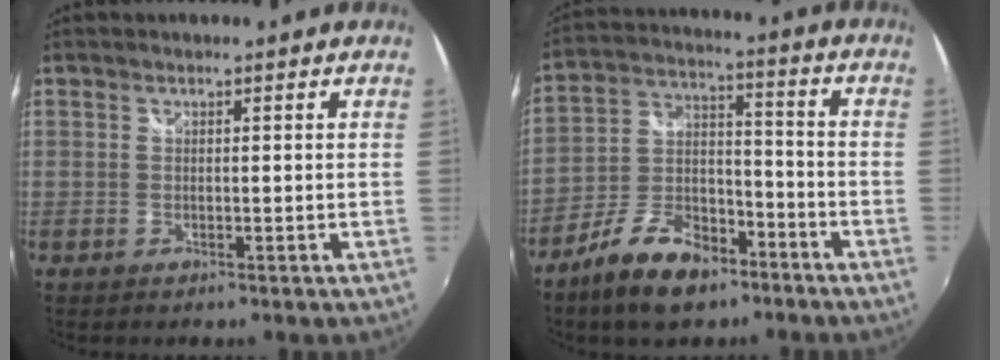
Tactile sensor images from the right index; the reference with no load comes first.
{"total": 13.6, "force": [-9.1, 6.4, 7.8], "torque": [-0.164, 0.011, -0.158]}